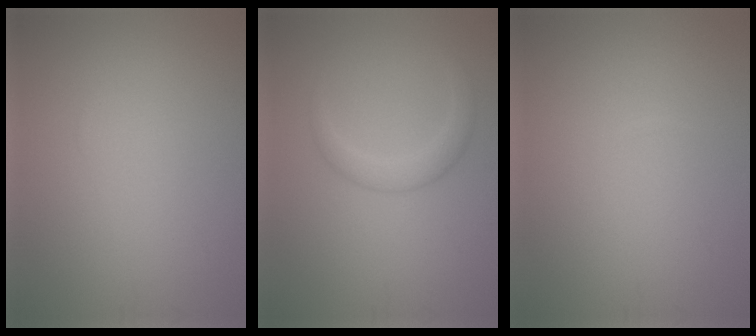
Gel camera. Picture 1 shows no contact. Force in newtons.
{"total": 1.5, "press": 1.5, "slide": 0.1}
{"total": 0.0}